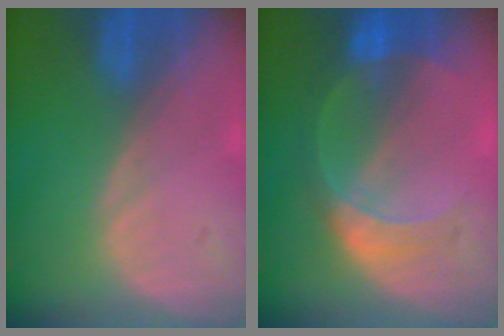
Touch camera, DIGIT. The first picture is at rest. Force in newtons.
{"total": 6.8, "press": 6.0, "slide": 3.2}